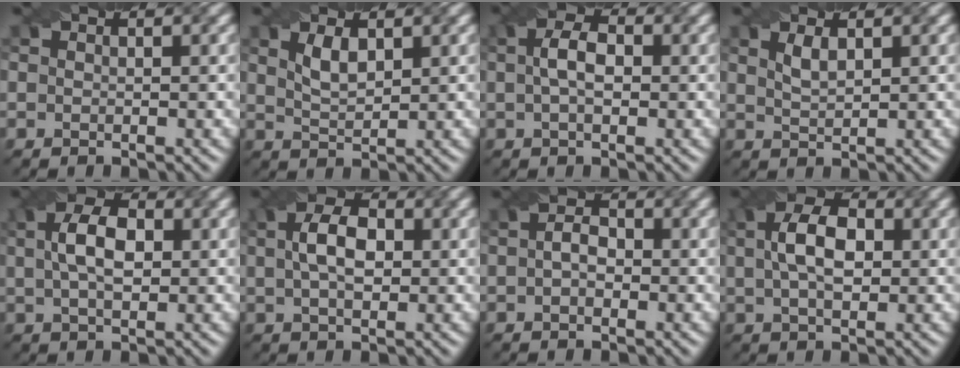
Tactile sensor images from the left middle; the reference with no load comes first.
{"total": 2.2, "force": [1.2, 1.0, 1.6], "torque": [-0.037, -0.002, 0.026]}
{"total": 3.3, "force": [0.3, 1.8, 2.8], "torque": [-0.054, 0.006, -0.001]}
{"total": 1.6, "force": [0.9, 0.5, 1.2], "torque": [-0.025, 0.000, 0.022]}
{"total": 4.9, "force": [0.9, 2.7, 4.0], "torque": [-0.078, 0.007, 0.012]}
{"total": 4.5, "force": [0.7, 2.6, 3.6], "torque": [-0.070, 0.007, 0.007]}
{"total": 2.2, "force": [-0.1, 1.5, 1.7], "torque": [-0.029, 0.006, -0.008]}
{"total": 5.3, "force": [0.9, 3.1, 4.3], "torque": [-0.081, 0.010, 0.010]}